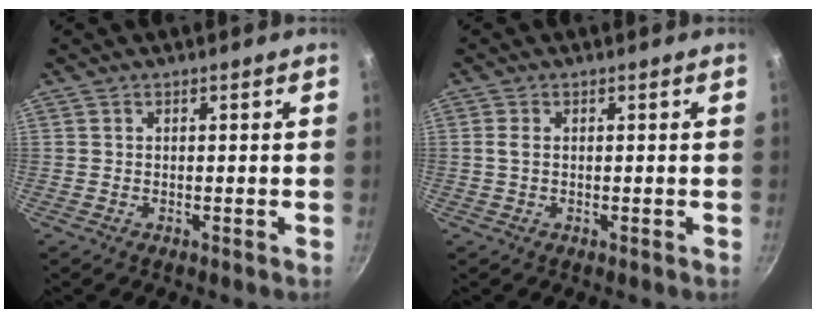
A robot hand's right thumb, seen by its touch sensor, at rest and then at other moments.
{"total": 1.5, "force": [0.2, 0.8, 1.2], "torque": [-0.026, 0.001, 0.002]}